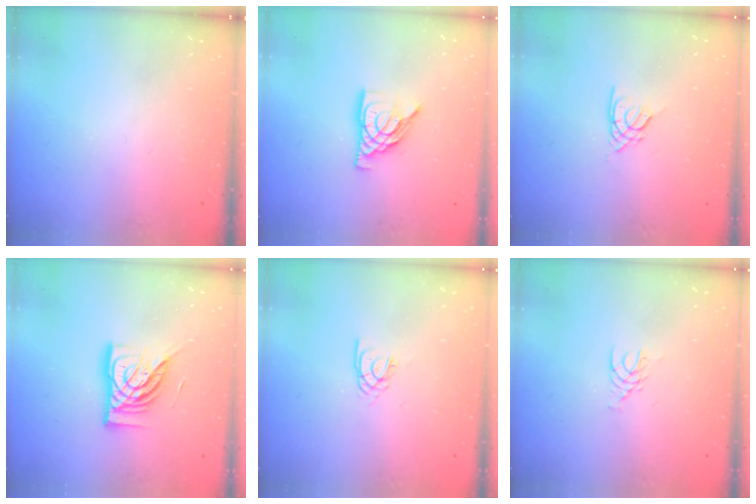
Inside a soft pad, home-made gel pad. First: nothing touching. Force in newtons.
{"total": 11.1, "press": 11.0, "slide": 1.0}
{"total": 2.2, "press": 2.1, "slide": 0.5}
{"total": 14.5, "press": 14.5, "slide": 1.0}
{"total": 2.2, "press": 2.2, "slide": 0.4}
{"total": 4.7, "press": 4.7, "slide": 0.5}